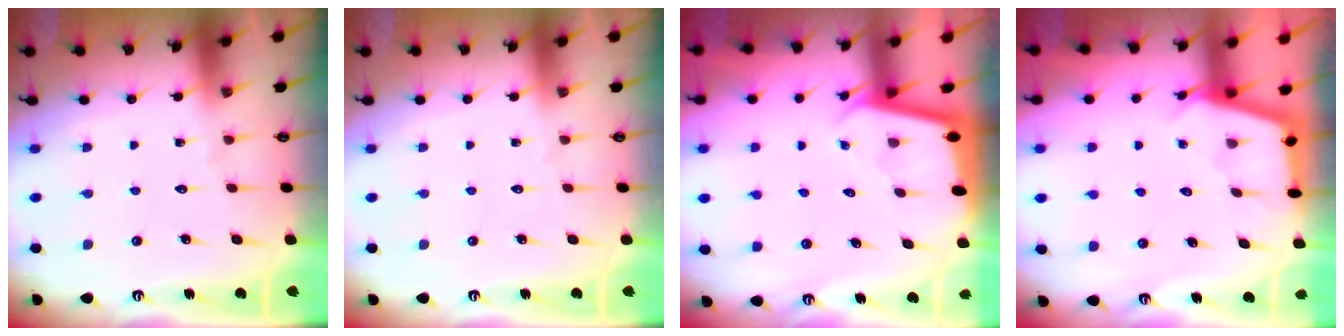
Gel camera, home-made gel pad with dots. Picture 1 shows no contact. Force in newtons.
{"total": 0.0}
{"total": 1.9, "press": 1.9, "slide": 0.0}
{"total": 2.9, "press": 2.9, "slide": 0.3}